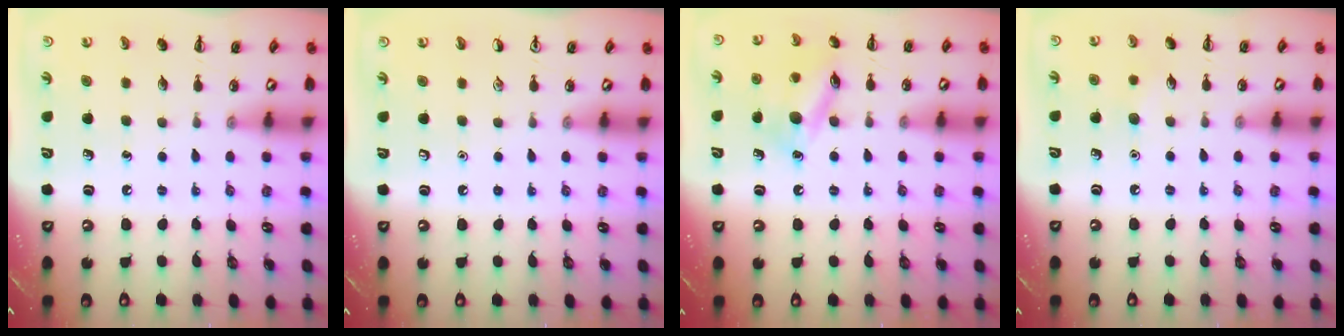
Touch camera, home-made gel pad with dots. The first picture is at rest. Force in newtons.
{"total": 0.0}
{"total": 13.1, "press": 13.1, "slide": 0.9}
{"total": 4.6, "press": 4.5, "slide": 1.0}